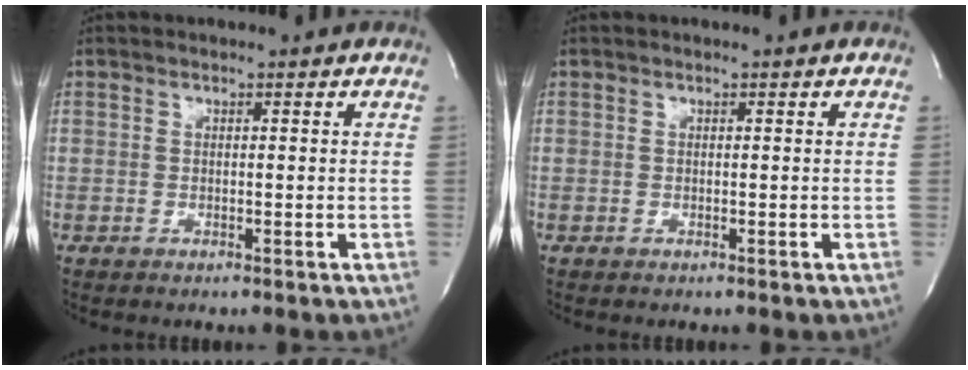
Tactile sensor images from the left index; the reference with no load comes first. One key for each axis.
{"total": 0.0}